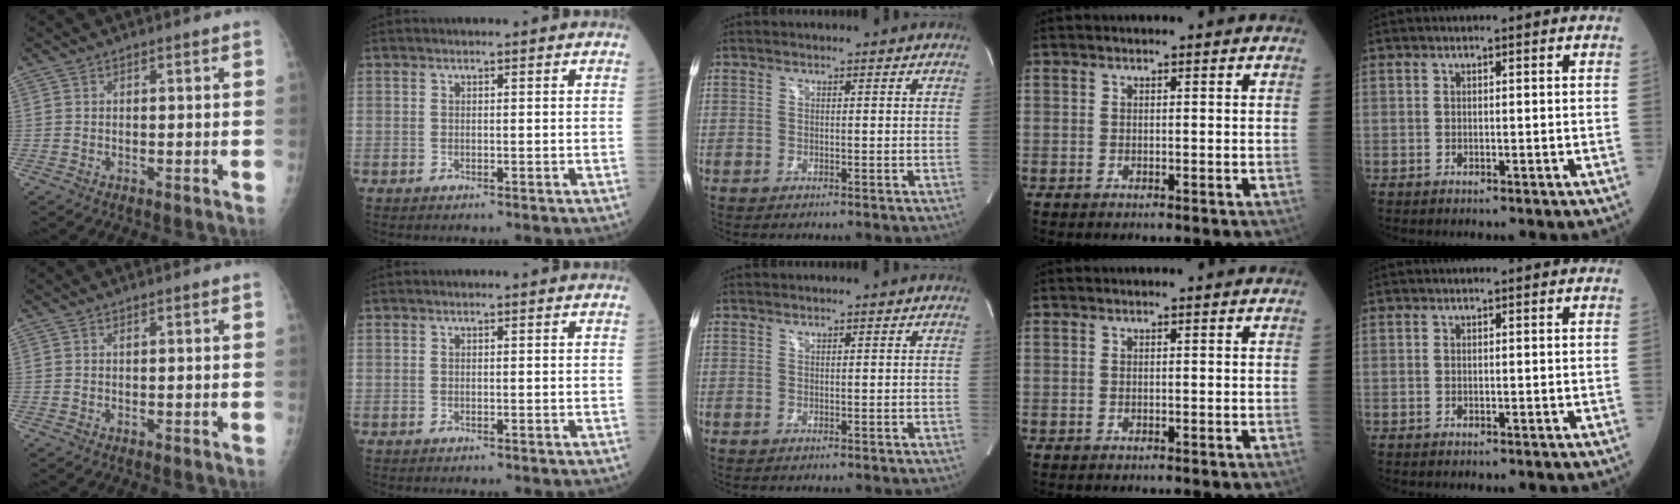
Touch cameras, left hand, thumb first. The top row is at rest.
{}